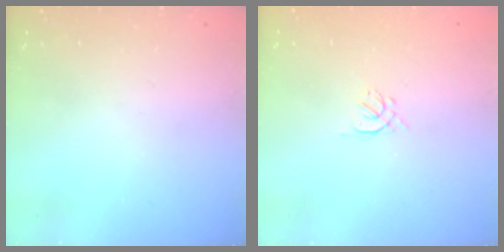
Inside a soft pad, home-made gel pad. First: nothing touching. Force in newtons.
{"total": 1.6, "press": 1.5, "slide": 0.6}